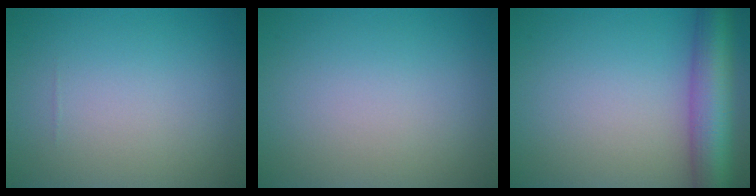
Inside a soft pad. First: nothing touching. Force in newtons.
{"total": 0.0}
{"total": 7.8, "press": 7.8, "slide": 0.3}